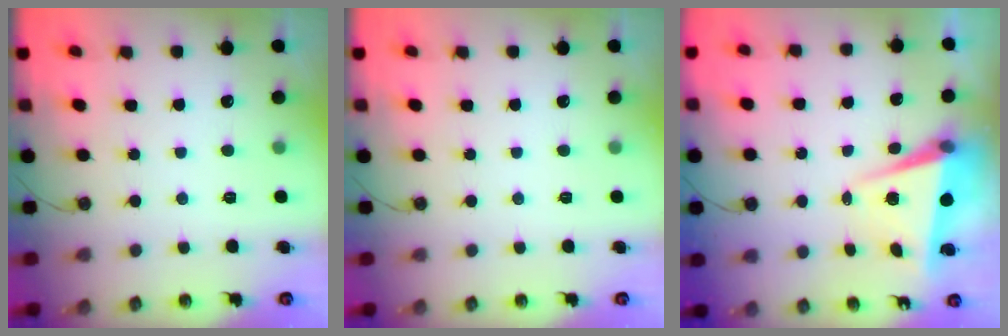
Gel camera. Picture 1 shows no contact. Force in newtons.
{"total": 0.0}
{"total": 5.7, "press": 5.3, "slide": 2.0}